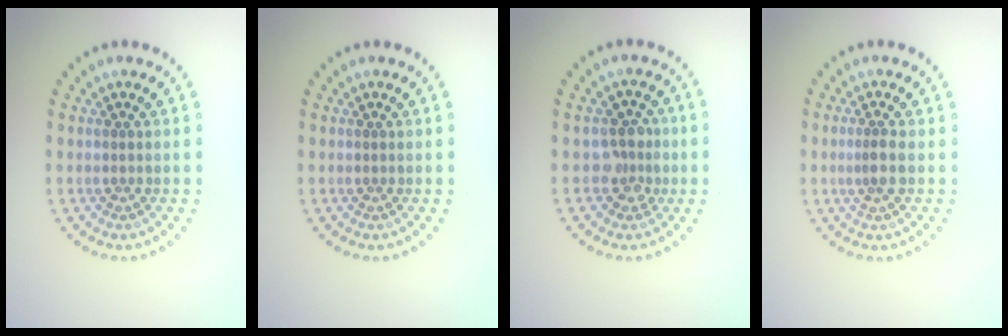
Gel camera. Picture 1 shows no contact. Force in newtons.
{"total": 0.0}
{"total": 2.4, "press": 2.2, "slide": 0.9}
{"total": 1.7, "press": 1.3, "slide": 1.2}